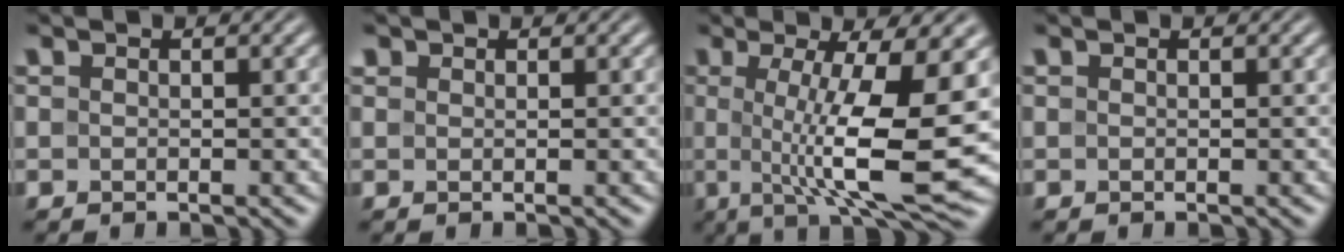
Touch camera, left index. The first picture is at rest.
{"total": 0.5, "force": [0.5, 0.2, 0.0], "torque": [-0.001, -0.003, 0.005]}
{"total": 10.9, "force": [0.0, 2.5, 10.6], "torque": [-0.159, -0.010, 0.005]}
{"total": 0.0}